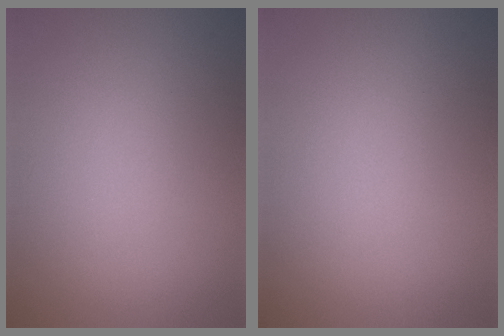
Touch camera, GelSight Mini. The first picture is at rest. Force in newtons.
{"total": 0.0}